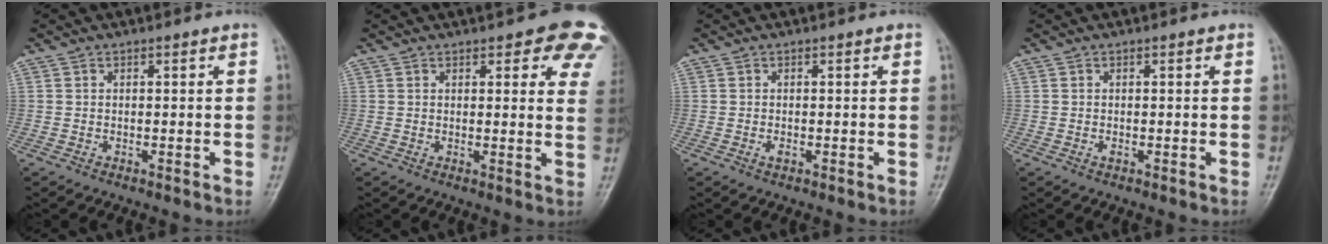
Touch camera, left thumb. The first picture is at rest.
{"total": 11.3, "force": [7.2, 4.3, 7.6], "torque": [-0.045, -0.023, 0.063]}
{"total": 1.1, "force": [-0.2, 0.7, 0.8], "torque": [-0.009, -0.001, -0.005]}
{"total": 0.7, "force": [-0.1, 0.5, 0.5], "torque": [-0.007, -0.001, -0.004]}